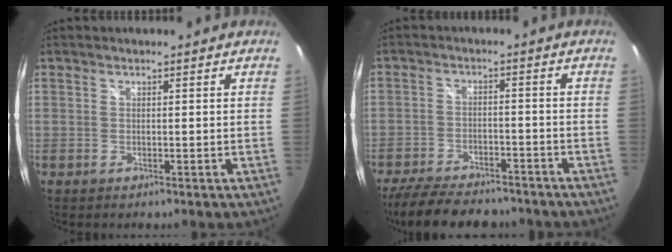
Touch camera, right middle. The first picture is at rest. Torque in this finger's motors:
{"motor_torque": [1.00, -1.14, 0.10, 0.03]}